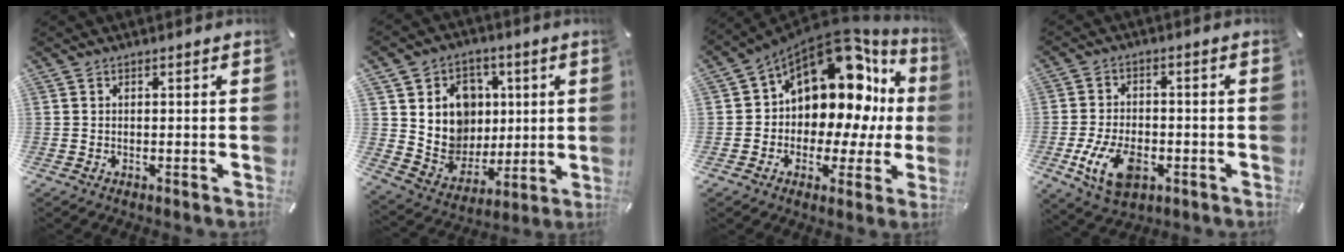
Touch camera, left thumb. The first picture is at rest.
{"total": 12.5, "force": [2.4, 11.8, 3.2], "torque": [-0.051, -0.017, 0.060]}
{"total": 17.4, "force": [8.0, 10.8, 11.1], "torque": [-0.177, -0.075, 0.128]}
{"total": 11.1, "force": [-3.8, 6.7, 7.9], "torque": [-0.165, 0.001, -0.067]}